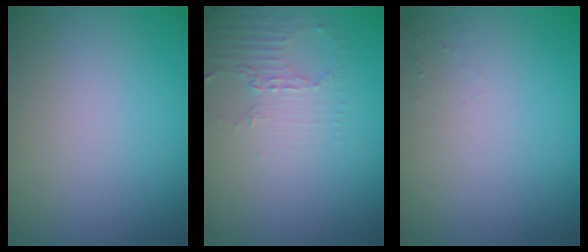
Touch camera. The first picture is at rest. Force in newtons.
{"total": 2.2, "press": 1.7, "slide": 1.5}
{"total": 0.5, "press": 0.5, "slide": 0.1}